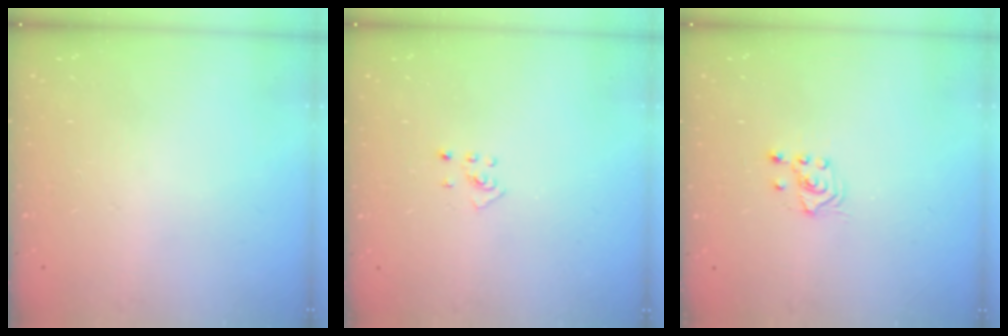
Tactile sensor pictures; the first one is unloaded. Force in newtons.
{"total": 2.7, "press": 2.6, "slide": 0.6}
{"total": 2.1, "press": 2.0, "slide": 0.8}